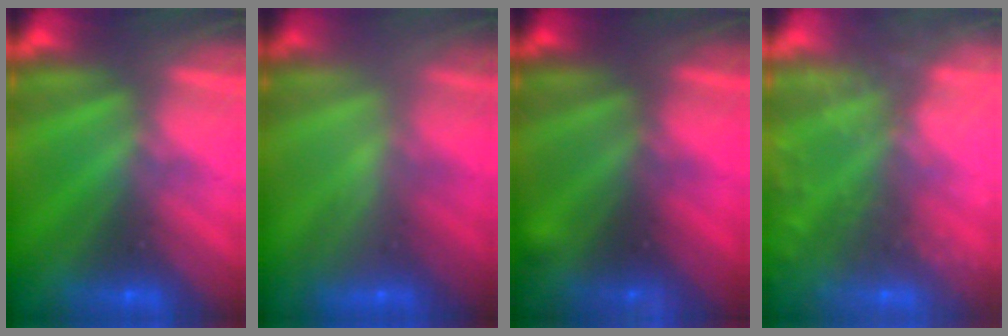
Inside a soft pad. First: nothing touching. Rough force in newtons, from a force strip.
{"total": 2.2}
{"total": 2.4}
{"total": 9.0}